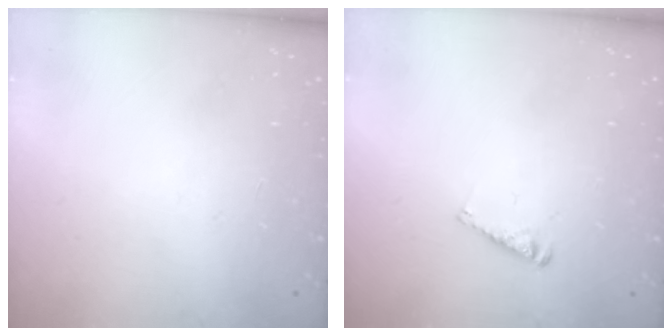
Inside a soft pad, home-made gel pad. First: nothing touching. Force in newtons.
{"total": 3.5, "press": 3.5, "slide": 0.3}